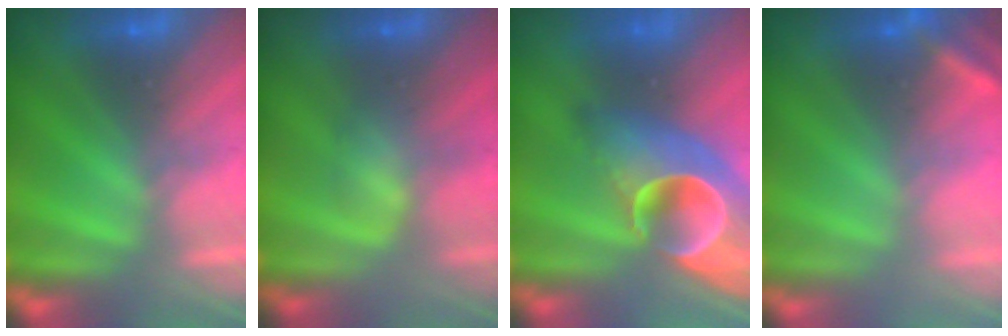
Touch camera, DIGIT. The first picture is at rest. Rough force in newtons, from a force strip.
{"total": 2.8}
{"total": 7.8}
{"total": 2.6}